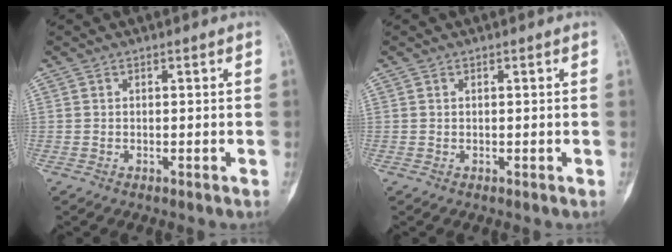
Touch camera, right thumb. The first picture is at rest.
{"total": 0.0}